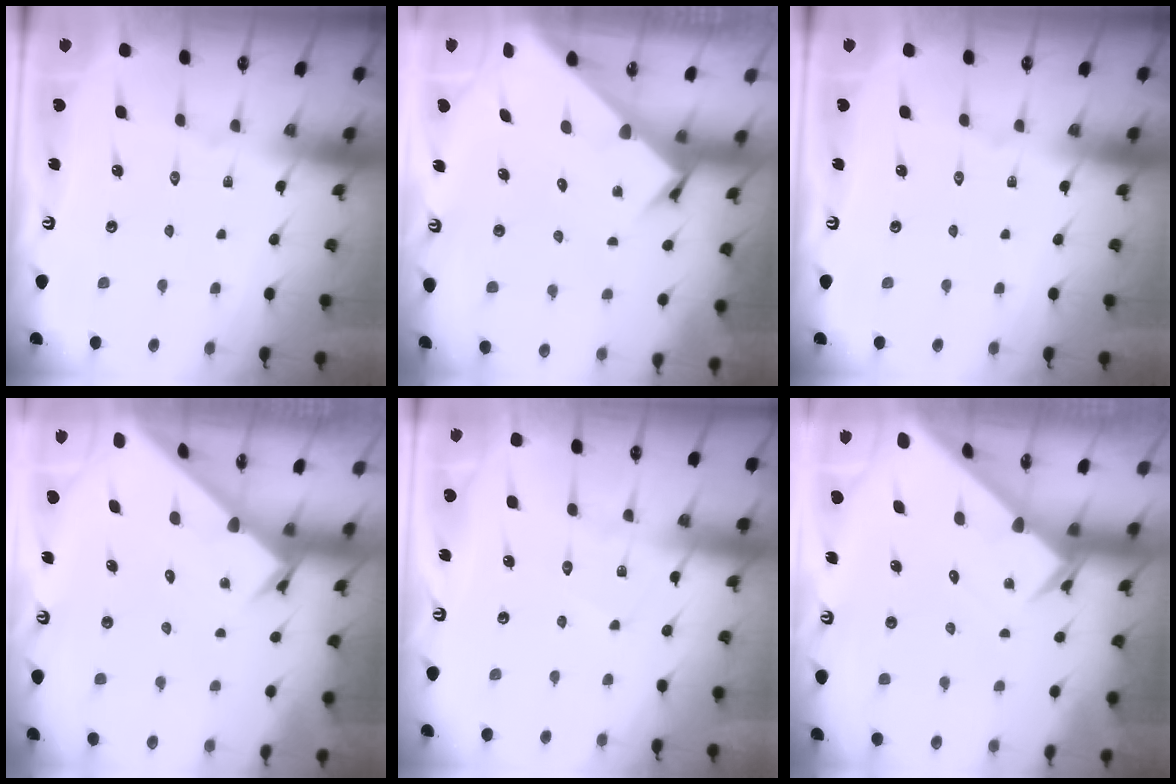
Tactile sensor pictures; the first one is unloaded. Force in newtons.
{"total": 2.9, "press": 2.9, "slide": 0.2}
{"total": 0.0}
{"total": 2.7, "press": 2.7, "slide": 0.3}
{"total": 5.1, "press": 5.1, "slide": 0.5}
{"total": 2.9, "press": 2.9, "slide": 0.2}